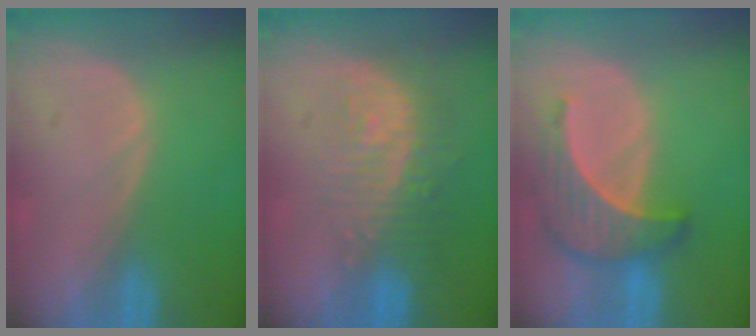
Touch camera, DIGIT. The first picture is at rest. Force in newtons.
{"total": 9.3, "press": 8.1, "slide": 4.5}
{"total": 6.5, "press": 6.5, "slide": 0.3}